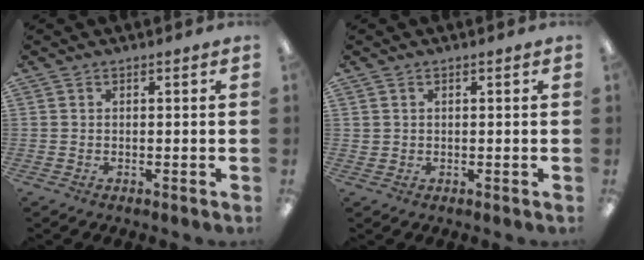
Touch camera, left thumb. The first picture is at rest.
{"total": 1.0, "force": [0.5, 0.9, 0.0], "torque": [-0.002, 0.002, 0.009]}